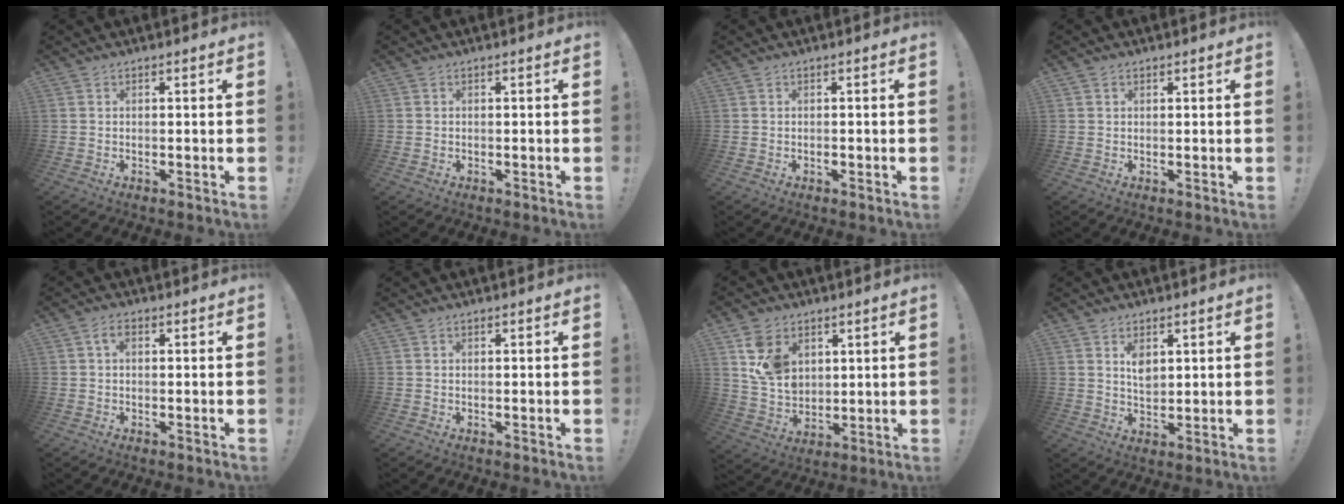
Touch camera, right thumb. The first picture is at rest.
{"total": 0.6, "force": [-0.1, 0.6, -0.1], "torque": [0.002, 0.004, -0.002]}
{"total": 0.8, "force": [-0.6, 0.4, 0.5], "torque": [-0.008, -0.001, -0.010]}
{"total": 0.5, "force": [0.3, 0.4, 0.0], "torque": [0.000, 0.002, 0.006]}
{"total": 2.5, "force": [0.5, 1.4, 2.0], "torque": [-0.035, 0.006, 0.005]}
{"total": 0.0}
{"total": 11.7, "force": [5.2, 8.9, 5.5], "torque": [-0.094, -0.013, 0.108]}
{"total": 5.4, "force": [2.5, 3.5, 3.2], "torque": [-0.042, -0.014, 0.043]}